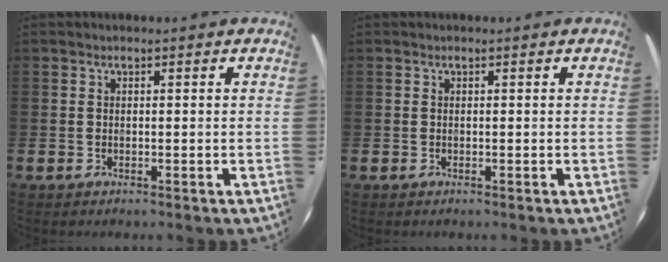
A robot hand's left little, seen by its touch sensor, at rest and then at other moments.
{"total": 0.0}